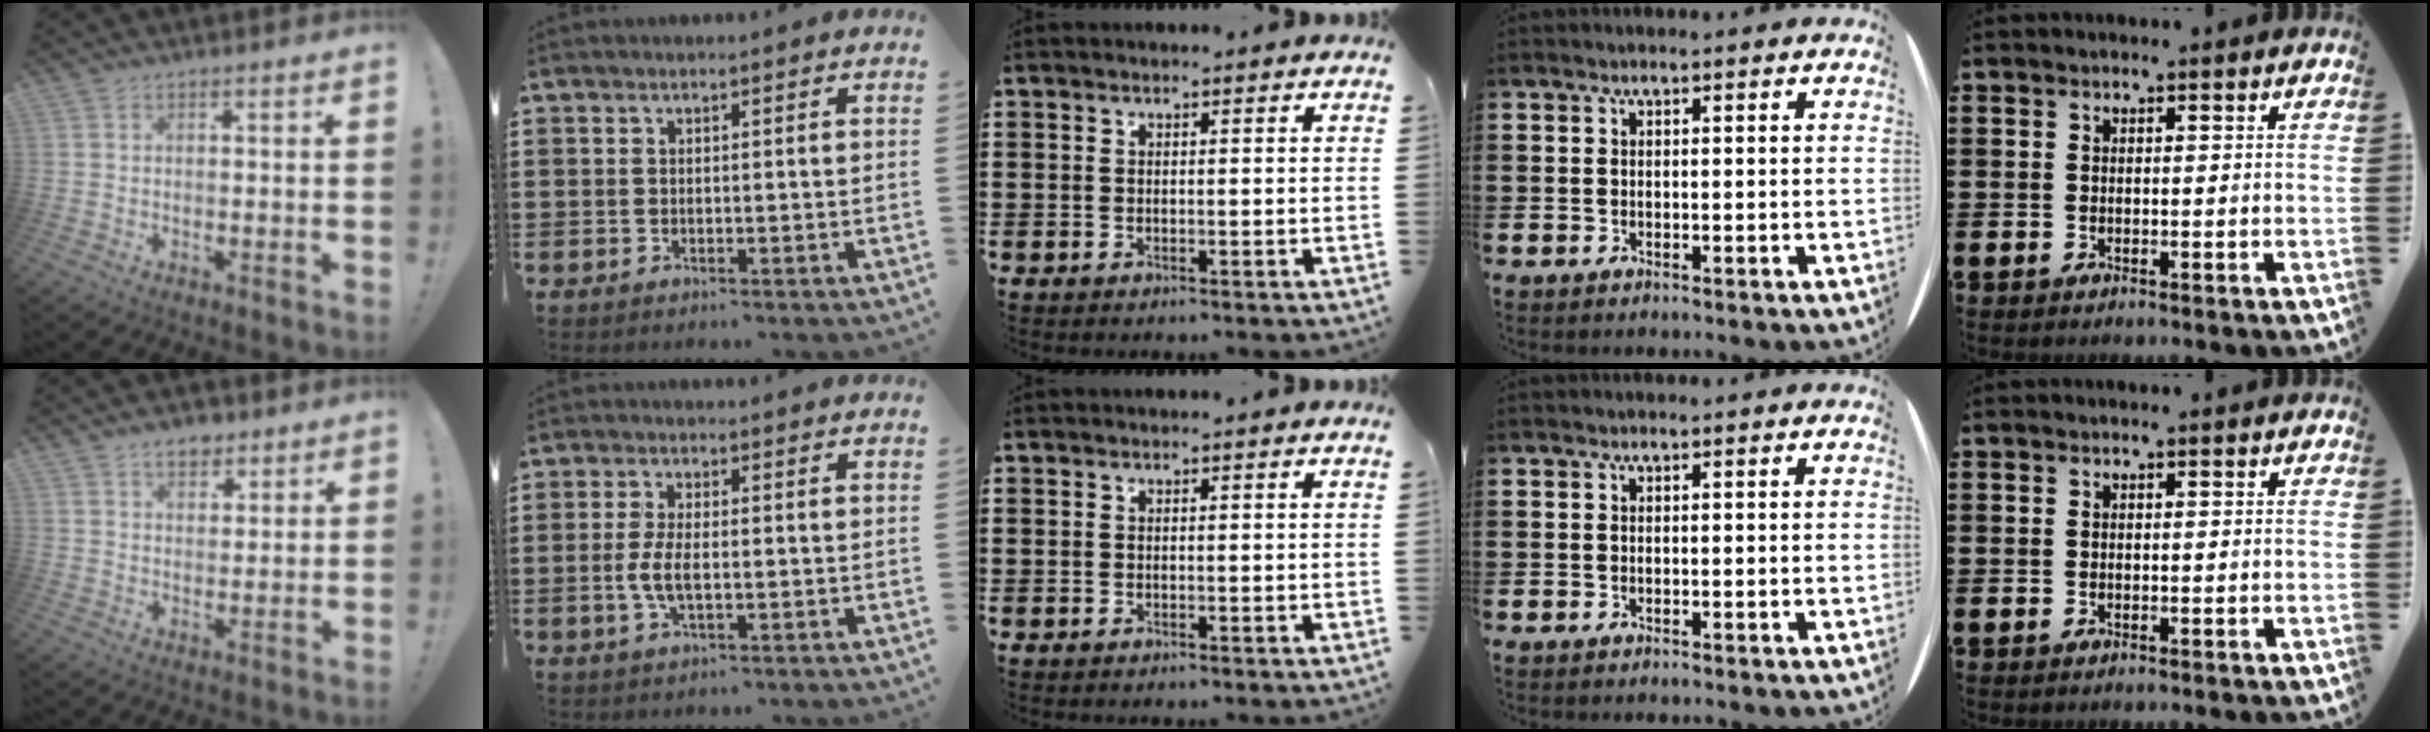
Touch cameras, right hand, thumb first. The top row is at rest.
{"thumb": {"total": 5.8, "force": [3.9, 3.7, 2.2], "torque": [-0.017, -0.018, 0.069]}, "index": {"total": 4.4, "force": [-0.7, 1.6, 4.0], "torque": [-0.092, -0.005, -0.018]}}